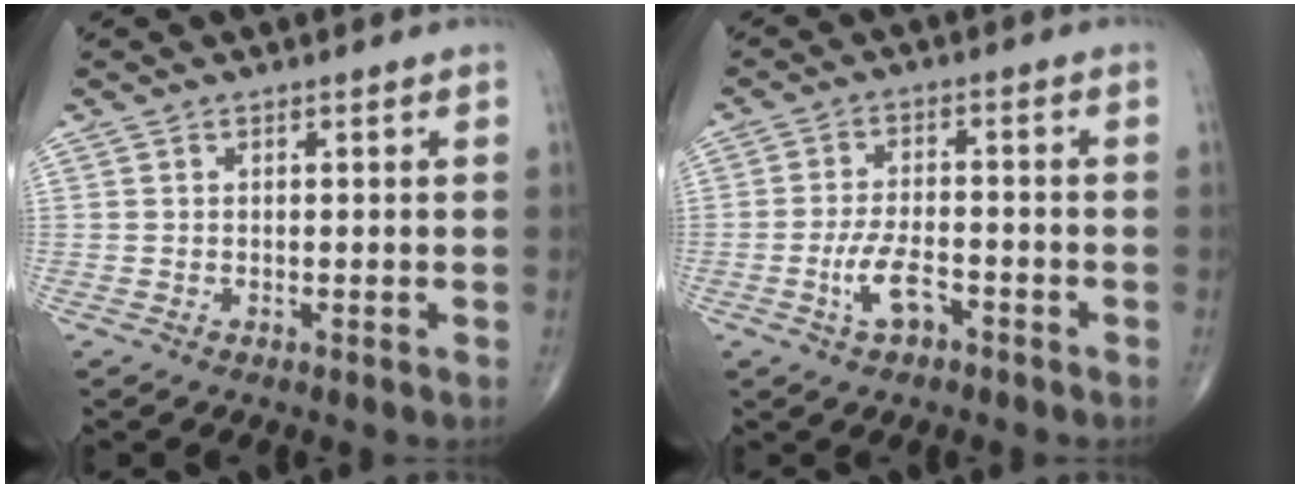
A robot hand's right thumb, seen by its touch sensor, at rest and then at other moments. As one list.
[{"total": 6.0, "force": [-2.9, 2.7, 4.5], "torque": [-0.088, 0.019, -0.052]}]